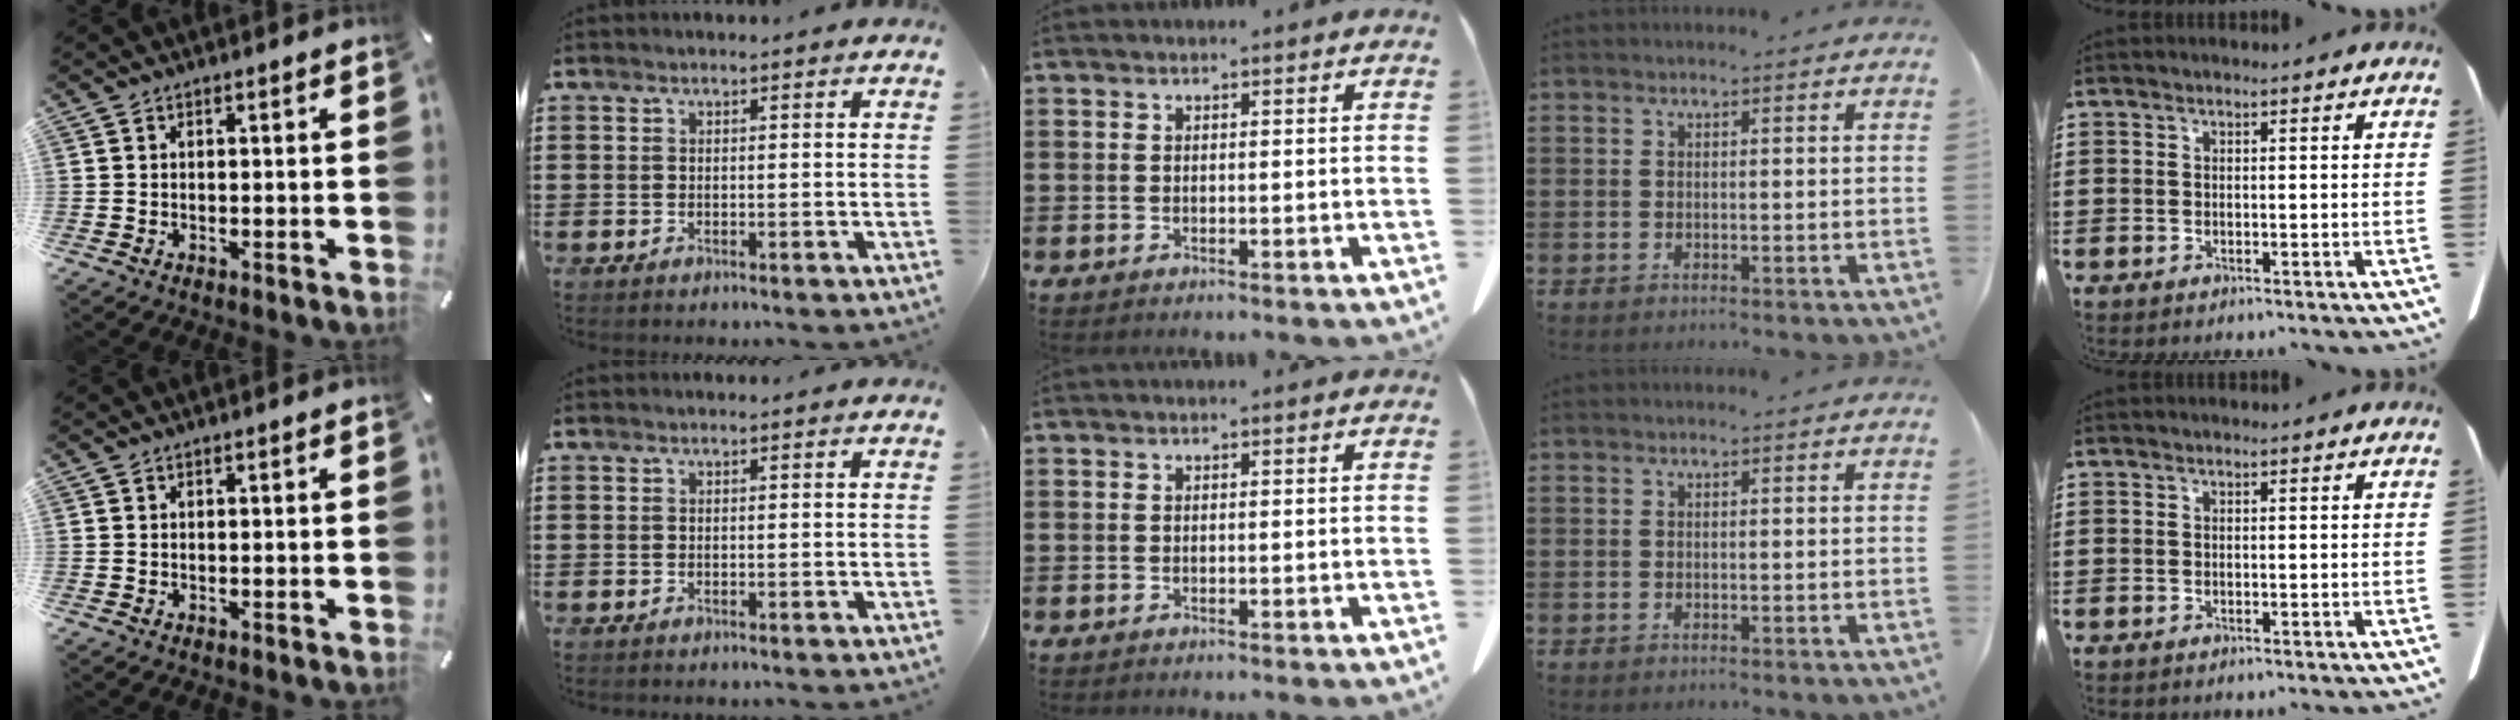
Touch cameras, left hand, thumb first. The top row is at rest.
{}